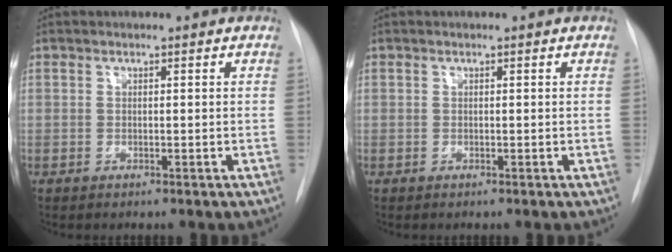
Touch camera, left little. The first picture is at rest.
{"total": 0.0}